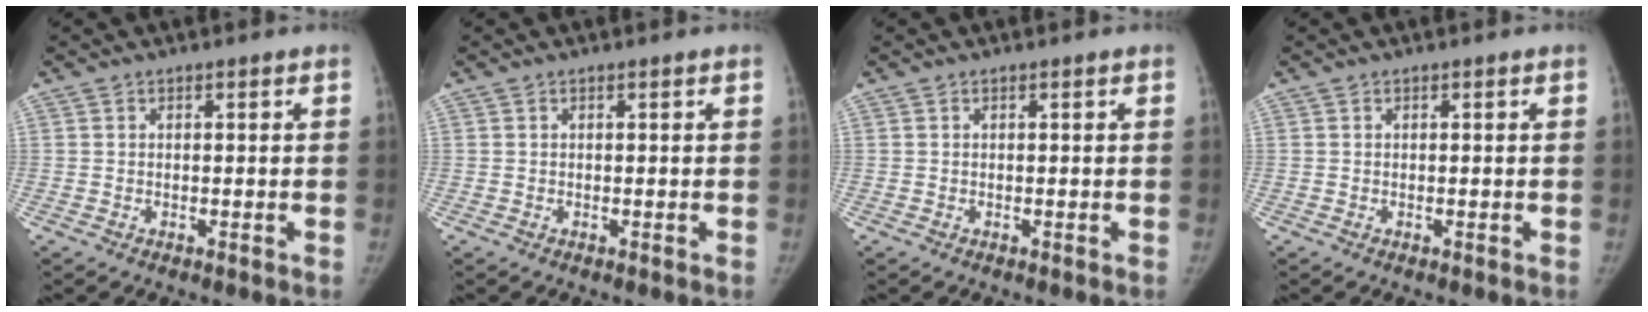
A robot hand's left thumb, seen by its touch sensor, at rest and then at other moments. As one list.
[{"total": 0.0}, {"total": 0.0}, {"total": 0.0}]